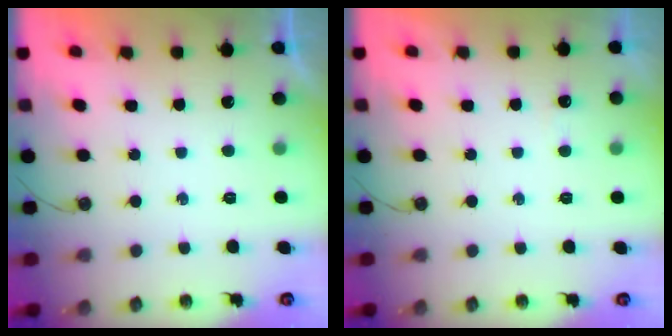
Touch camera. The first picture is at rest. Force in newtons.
{"total": 2.2, "press": 2.2, "slide": 0.5}